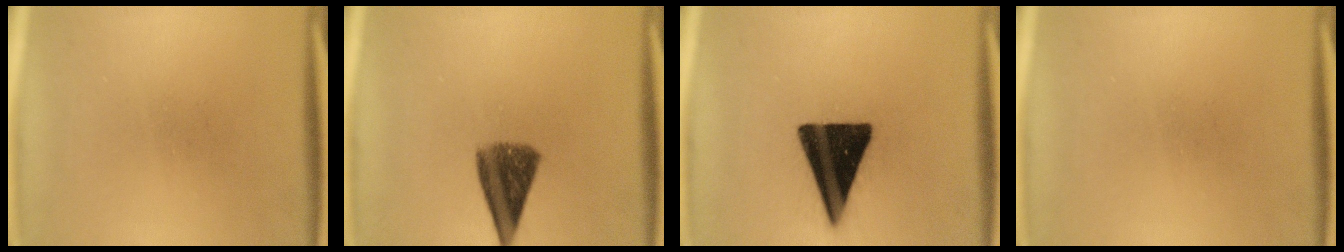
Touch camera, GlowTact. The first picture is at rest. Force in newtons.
{"total": 8.3}
{"total": 18.9}
{"total": 0.0}